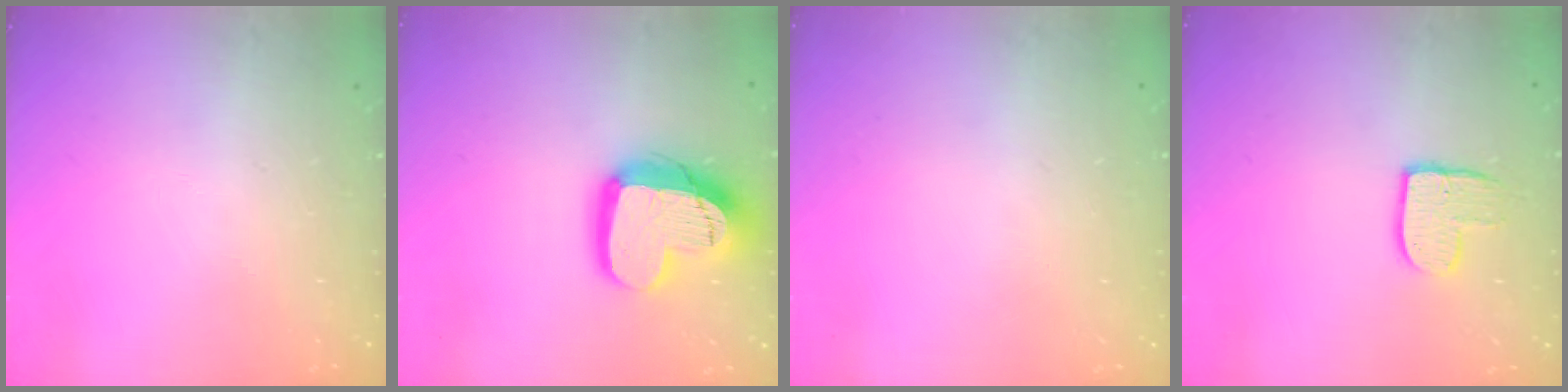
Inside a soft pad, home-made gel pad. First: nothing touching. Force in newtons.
{"total": 17.1, "press": 17.0, "slide": 1.5}
{"total": 0.0}
{"total": 8.5, "press": 8.4, "slide": 0.5}